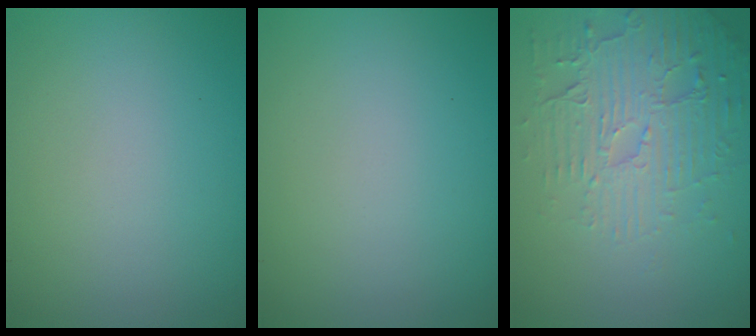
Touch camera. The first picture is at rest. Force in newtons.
{"total": 0.0}
{"total": 5.8, "press": 3.7, "slide": 4.5}